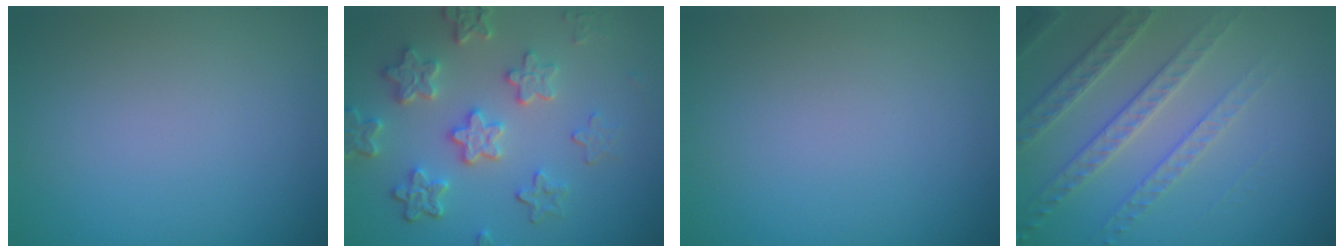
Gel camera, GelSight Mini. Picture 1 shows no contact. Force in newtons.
{"total": 5.4, "press": 4.2, "slide": 3.3}
{"total": 0.0}
{"total": 4.4, "press": 3.7, "slide": 2.4}